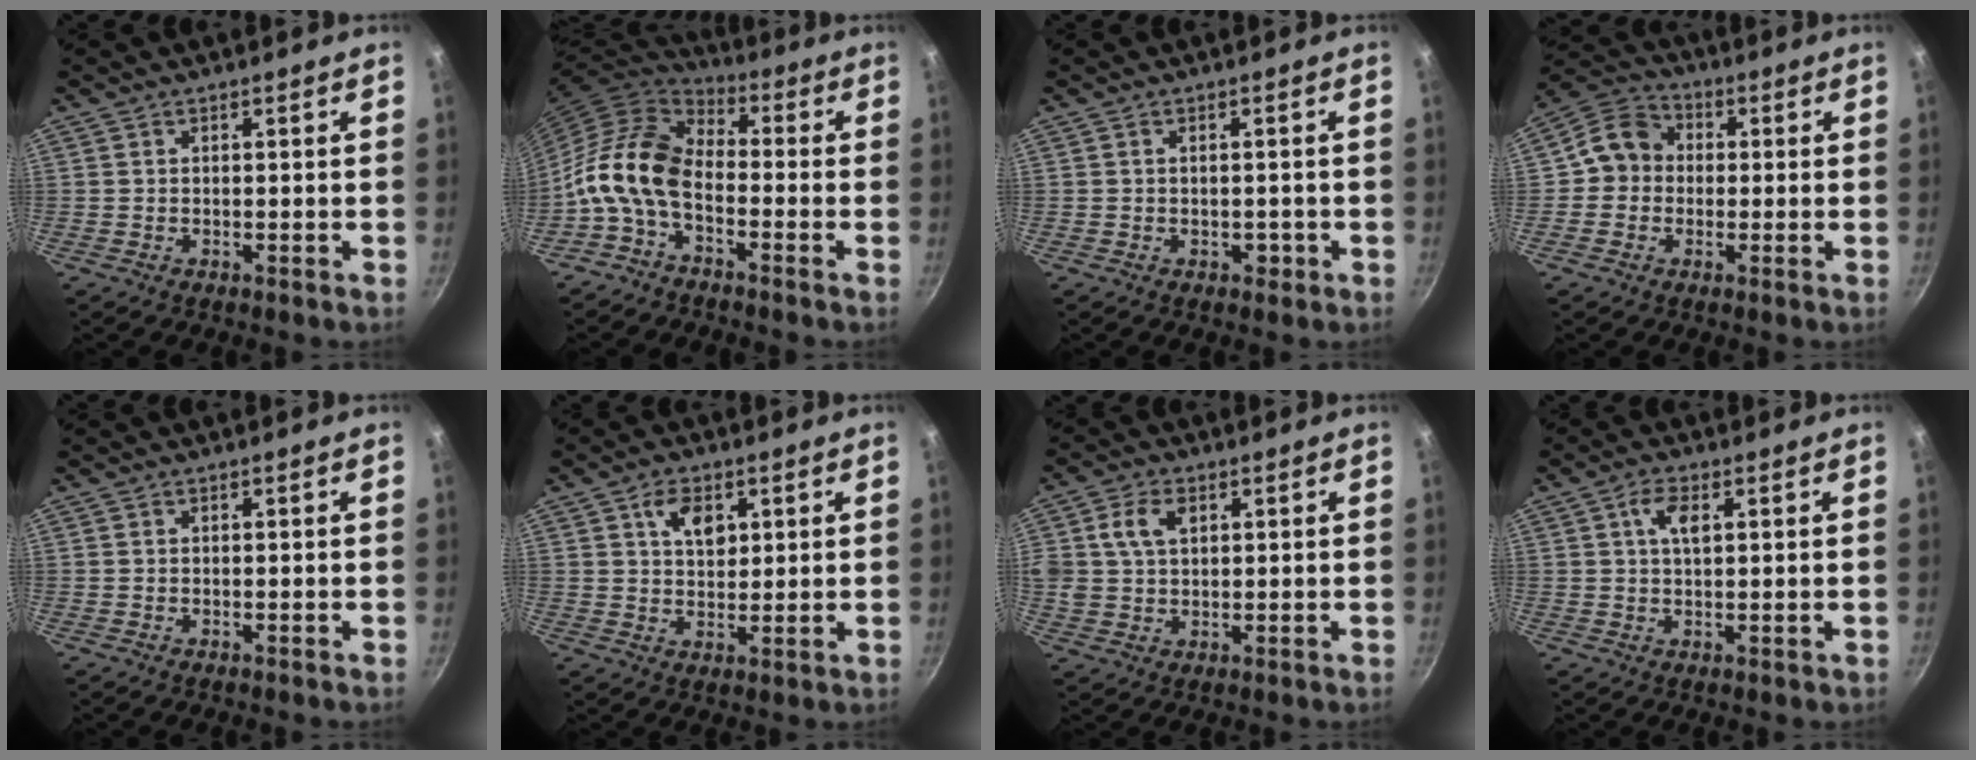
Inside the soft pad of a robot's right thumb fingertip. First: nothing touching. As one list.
[{"total": 12.8, "force": [-3.7, 7.5, 9.7], "torque": [-0.180, 0.044, -0.092]}, {"total": 1.7, "force": [-0.6, 1.2, 1.1], "torque": [-0.011, 0.004, -0.006]}, {"total": 8.1, "force": [-0.1, 7.4, 3.4], "torque": [-0.028, 0.021, -0.025]}, {"total": 0.0}, {"total": 6.3, "force": [2.5, 3.9, 4.2], "torque": [-0.053, -0.011, 0.044]}, {"total": 7.0, "force": [2.4, 4.9, 4.5], "torque": [-0.073, 0.000, 0.042]}, {"total": 4.4, "force": [1.4, 2.1, 3.6], "torque": [-0.060, 0.001, 0.025]}]